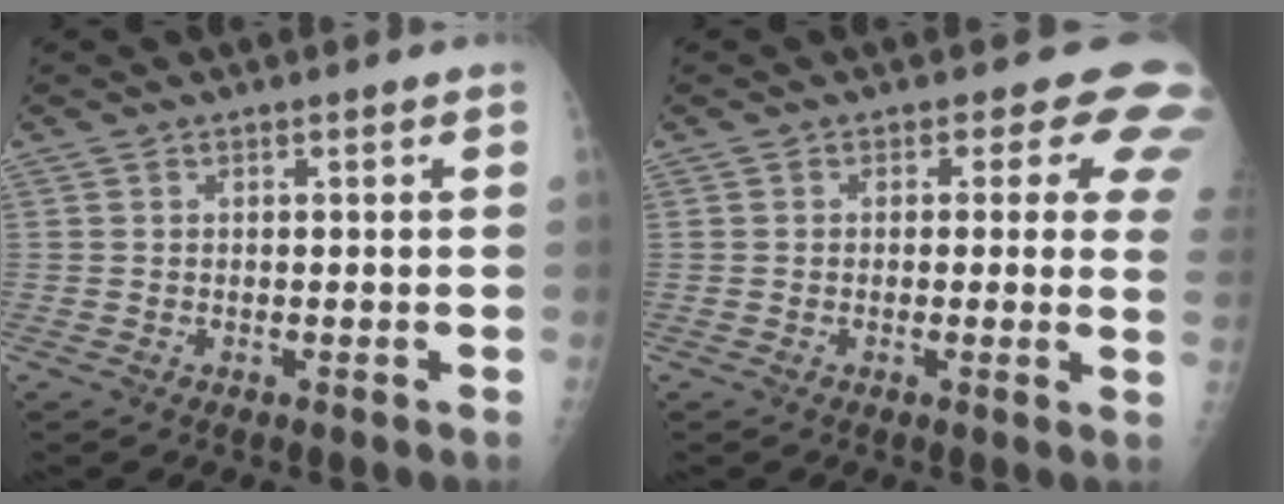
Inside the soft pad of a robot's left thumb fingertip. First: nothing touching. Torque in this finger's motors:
{"motor_torque": [3.37, 1.64, 1.30, -0.95, 0.22]}